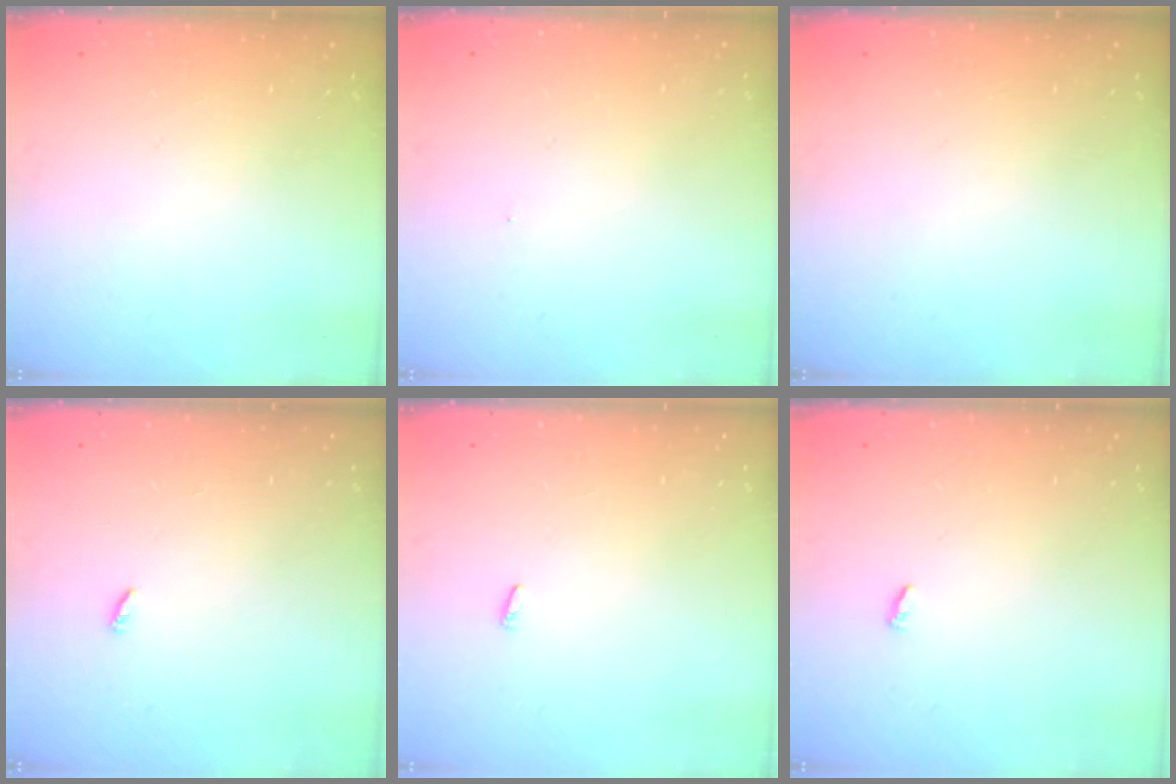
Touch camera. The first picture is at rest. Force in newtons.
{"total": 5.3, "press": 0.3, "slide": 5.2}
{"total": 0.0}
{"total": 2.3, "press": 2.3, "slide": 0.2}
{"total": 1.8, "press": 1.7, "slide": 0.6}
{"total": 2.7, "press": 2.7, "slide": 0.2}